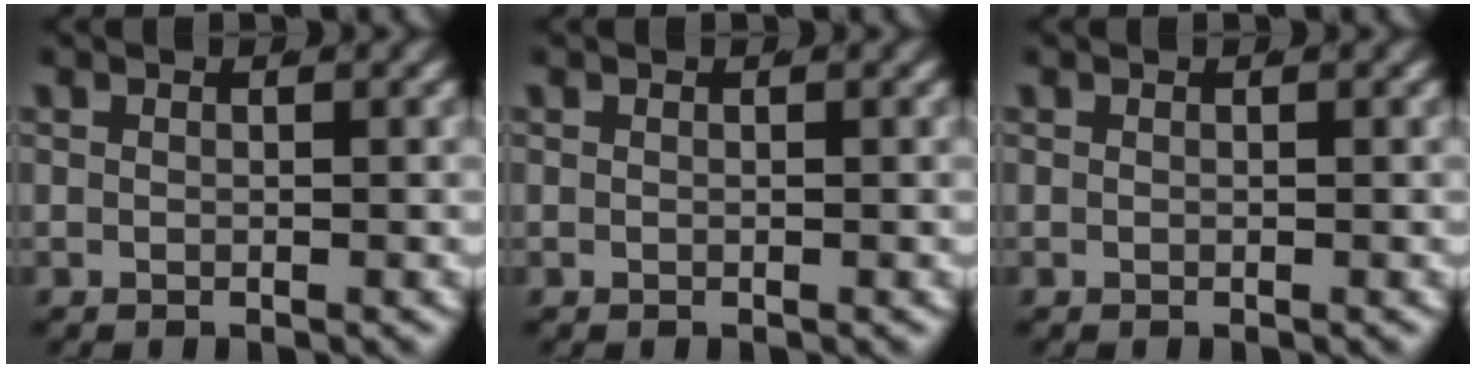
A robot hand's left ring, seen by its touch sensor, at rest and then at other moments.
{"total": 0.0}
{"total": 0.0}